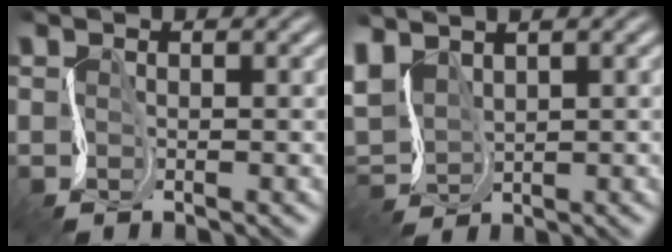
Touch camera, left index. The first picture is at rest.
{"total": 3.7, "force": [1.5, 2.4, 2.5], "torque": [-0.069, 0.005, 0.030]}